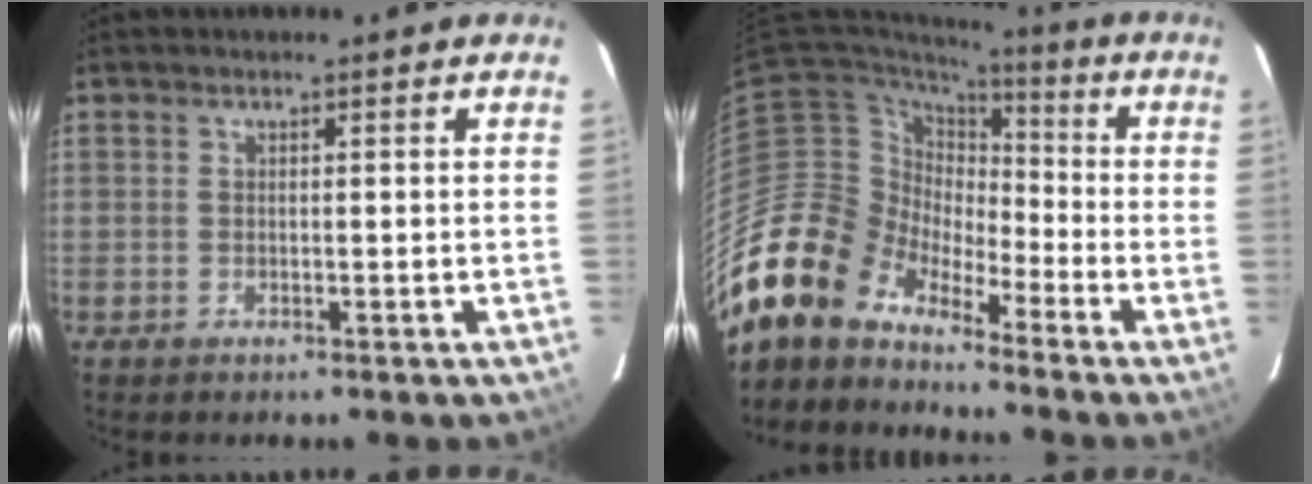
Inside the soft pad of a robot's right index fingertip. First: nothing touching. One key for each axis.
{"total": 15.5, "fx": -12.8, "fy": 8.0, "fz": 3.4, "tx": -0.085, "ty": 0.014, "tz": -0.246}